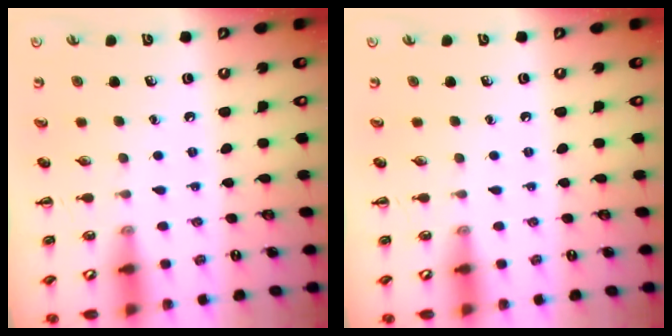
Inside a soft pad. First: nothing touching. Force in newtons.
{"total": 0.0}